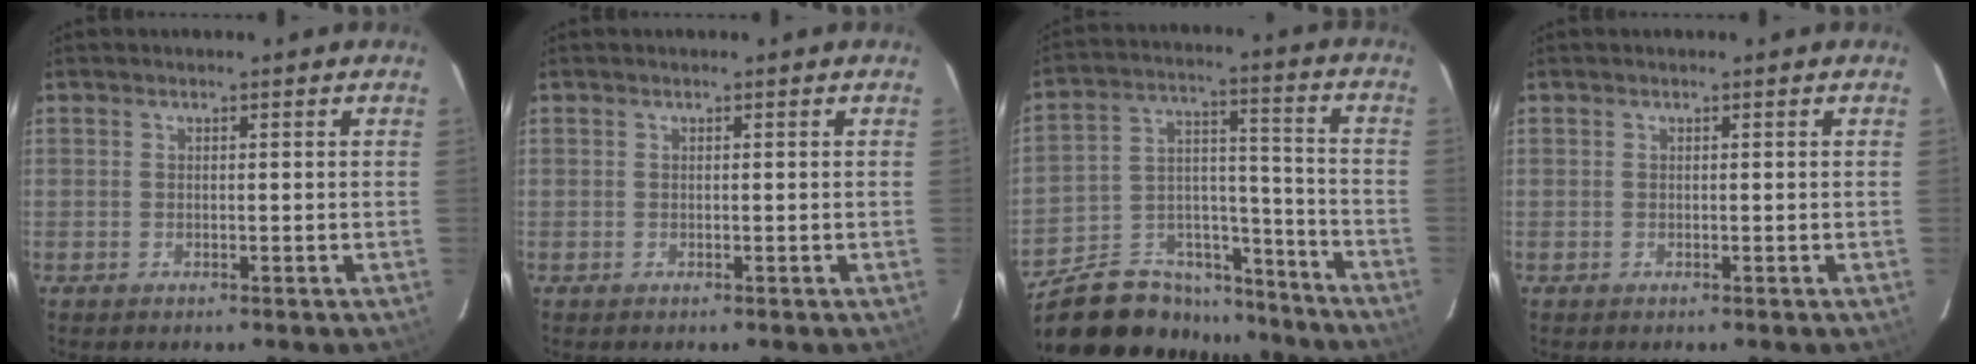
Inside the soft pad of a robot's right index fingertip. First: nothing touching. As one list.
[{"total": 0.0}, {"total": 22.9, "force": [-18.7, 10.0, 8.6], "torque": [-0.174, 0.045, -0.276]}, {"total": 0.0}]